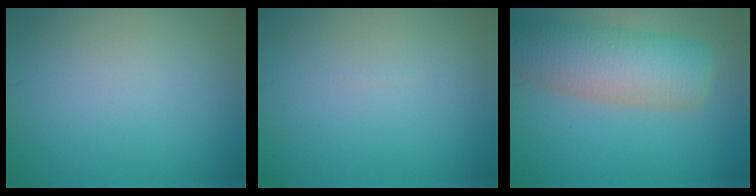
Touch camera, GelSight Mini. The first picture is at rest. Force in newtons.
{"total": 0.0}
{"total": 8.1, "press": 8.1, "slide": 0.6}